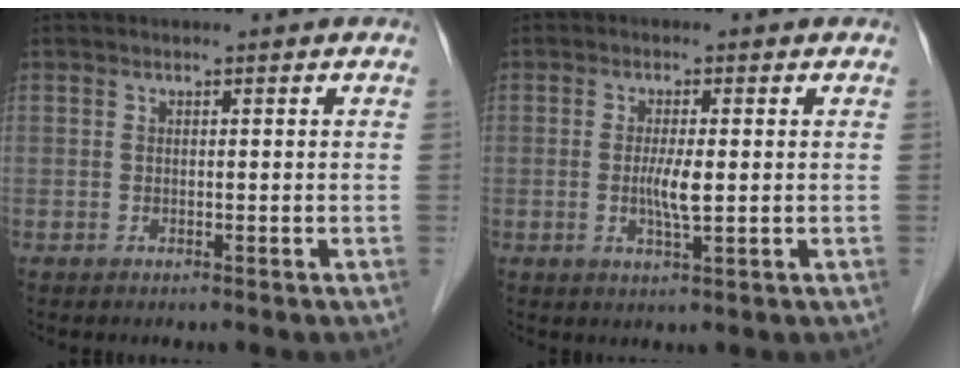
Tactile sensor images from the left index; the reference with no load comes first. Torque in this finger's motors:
{"motor_torque": [0.14, 0.11, 0.08, 0.04]}